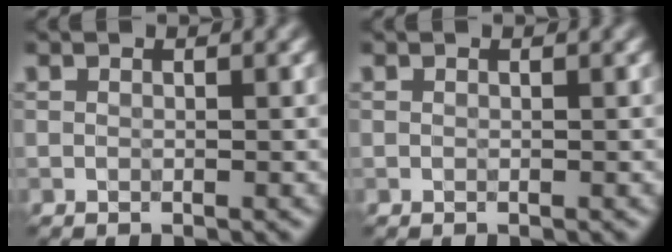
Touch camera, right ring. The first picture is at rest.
{"total": 0.0}